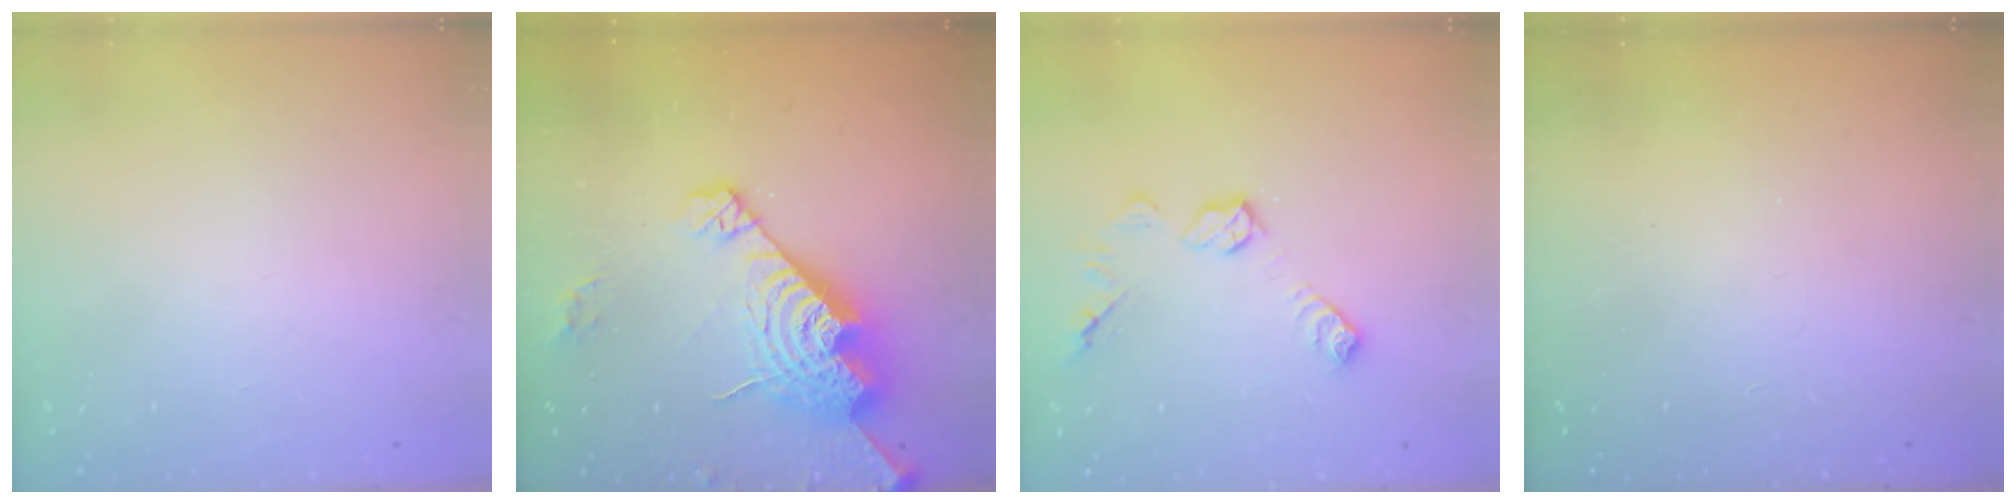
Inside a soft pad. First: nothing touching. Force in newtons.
{"total": 19.6, "press": 19.5, "slide": 1.8}
{"total": 9.1, "press": 9.1, "slide": 0.2}
{"total": 0.0}